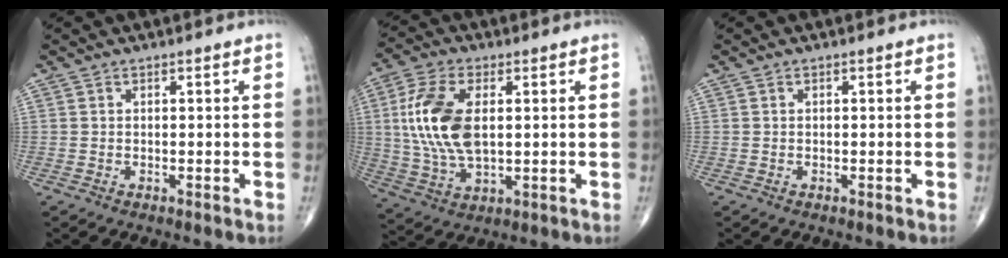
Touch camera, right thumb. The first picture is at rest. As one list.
[{"total": 14.3, "force": [2.0, 7.5, 12.0], "torque": [-0.252, -0.002, 0.041]}, {"total": 0.0}]